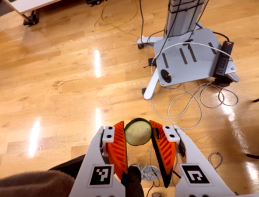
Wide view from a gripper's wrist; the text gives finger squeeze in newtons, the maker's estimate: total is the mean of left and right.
{"total": 8.4, "left": 8.1, "right": 8.6}